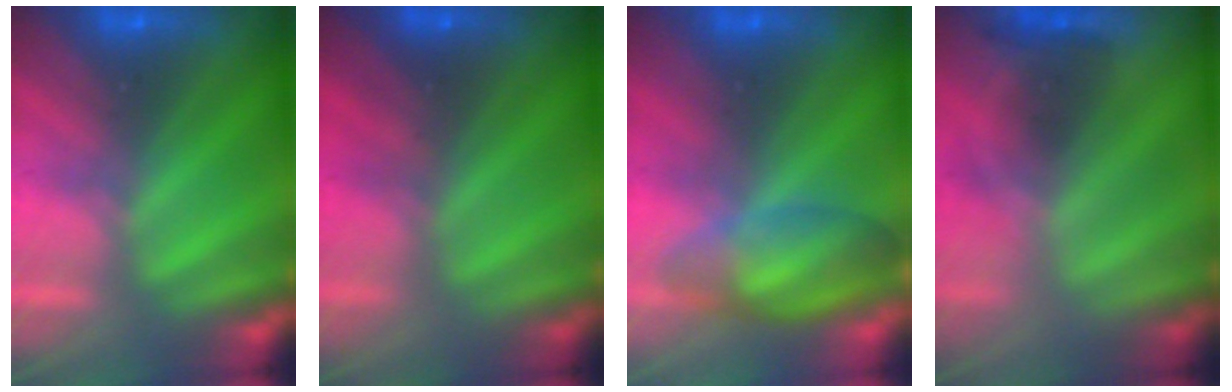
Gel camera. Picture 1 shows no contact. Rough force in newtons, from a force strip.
{"total": 2.2}
{"total": 4.8}
{"total": 2.3}